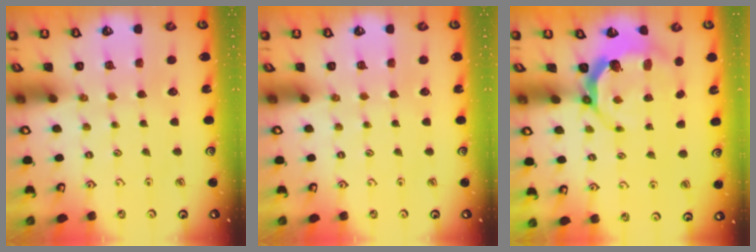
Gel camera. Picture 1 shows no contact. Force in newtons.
{"total": 0.0}
{"total": 5.5, "press": 4.1, "slide": 3.7}